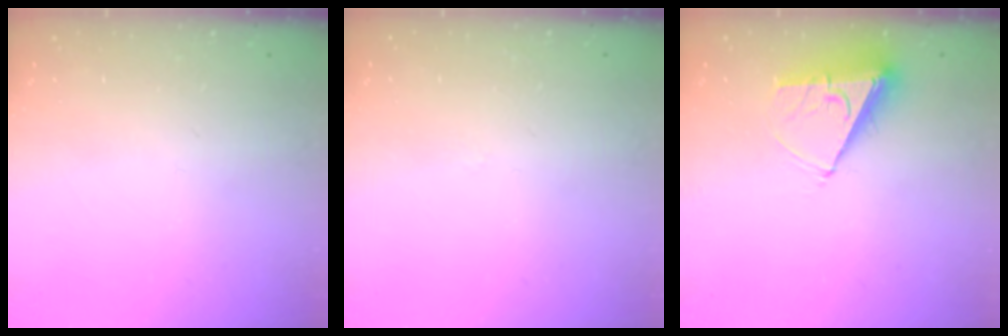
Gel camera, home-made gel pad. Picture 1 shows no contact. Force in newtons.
{"total": 2.7, "press": 2.6, "slide": 0.3}
{"total": 7.6, "press": 7.5, "slide": 0.5}